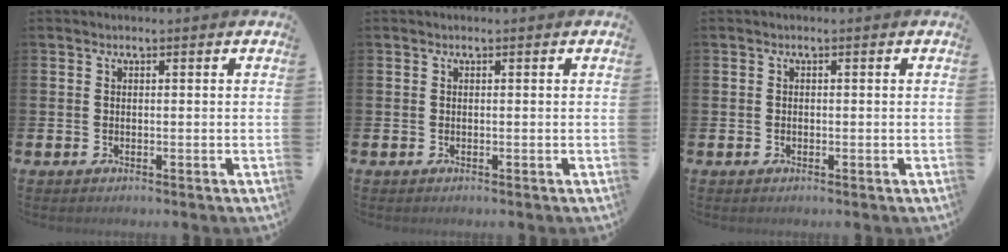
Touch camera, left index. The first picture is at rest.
{"total": 0.0}
{"total": 0.9, "force": [-0.8, 0.3, 0.0], "torque": [-0.004, 0.008, -0.016]}